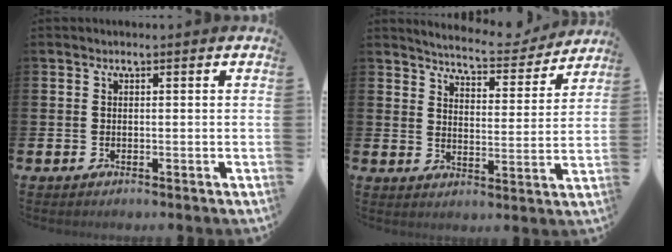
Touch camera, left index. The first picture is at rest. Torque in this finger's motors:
{"motor_torque": [0.96, -1.18, 0.47, 0.04]}